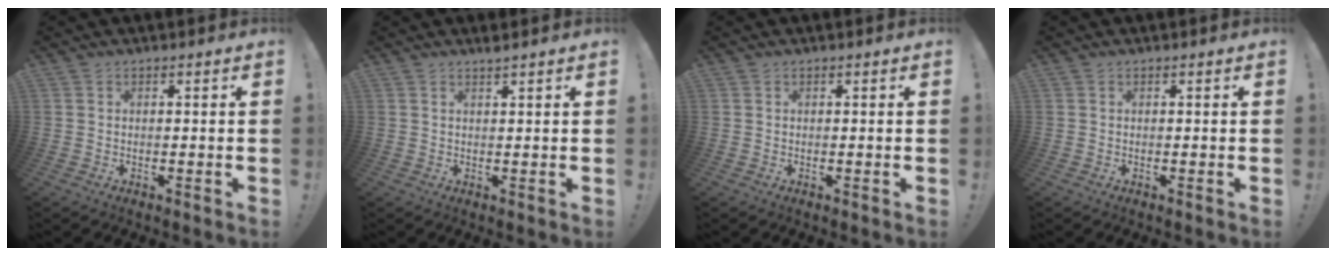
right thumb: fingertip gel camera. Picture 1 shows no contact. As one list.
[{"total": 1.5, "force": [1.3, -0.2, 0.8], "torque": [-0.016, -0.004, 0.022]}, {"total": 0.0}, {"total": 0.0}]